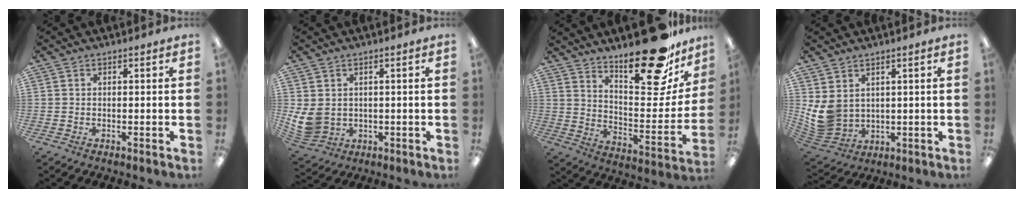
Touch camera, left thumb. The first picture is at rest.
{"total": 6.5, "force": [1.4, 5.4, 3.4], "torque": [-0.094, -0.006, 0.030]}
{"total": 23.5, "force": [18.4, 7.6, 12.5], "torque": [-0.167, -0.132, 0.303]}
{"total": 8.2, "force": [2.1, 6.6, 4.4], "torque": [-0.113, -0.020, 0.045]}